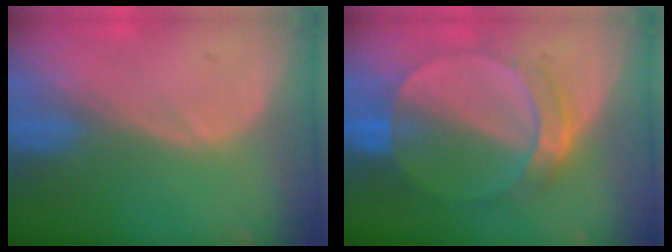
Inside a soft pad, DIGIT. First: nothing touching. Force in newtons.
{"total": 7.2, "press": 6.4, "slide": 3.4}